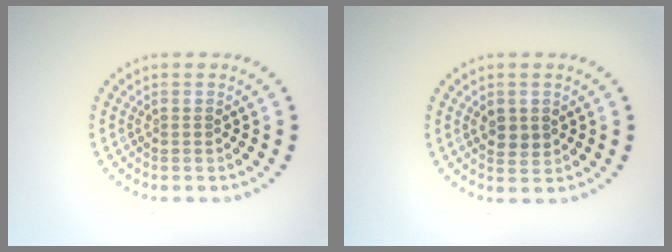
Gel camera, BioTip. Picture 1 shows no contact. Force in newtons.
{"total": 1.8, "press": 1.8, "slide": 0.4}